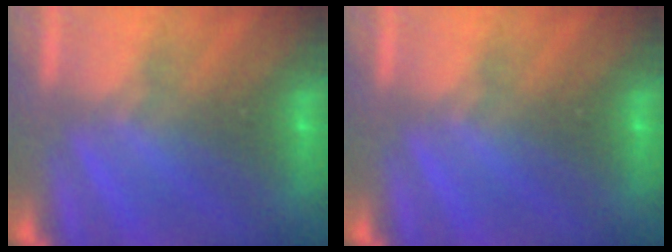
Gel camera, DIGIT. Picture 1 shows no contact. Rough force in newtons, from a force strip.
{"total": 0.0}